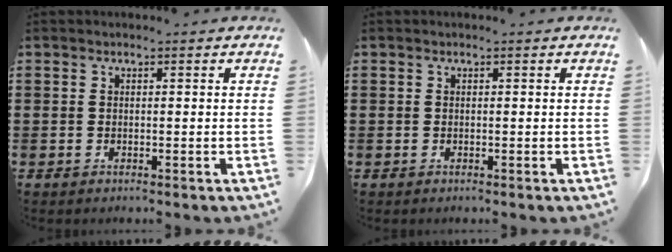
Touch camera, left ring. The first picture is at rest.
{"total": 0.0}